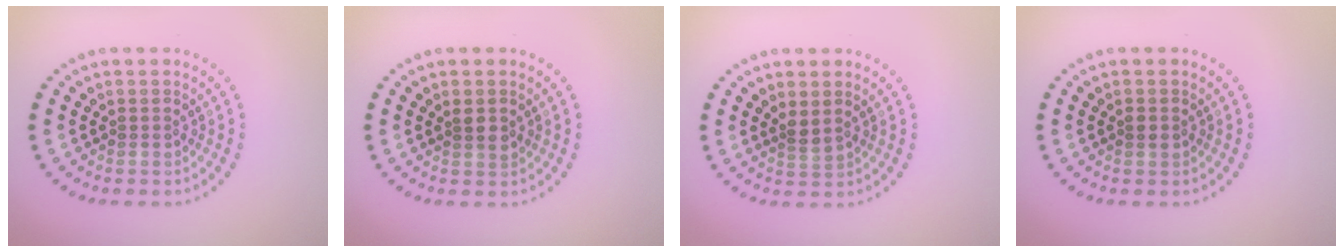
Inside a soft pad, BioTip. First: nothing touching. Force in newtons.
{"total": 1.3, "press": 1.2, "slide": 0.6}
{"total": 1.4, "press": 1.1, "slide": 0.8}
{"total": 1.1, "press": 1.1, "slide": 0.0}